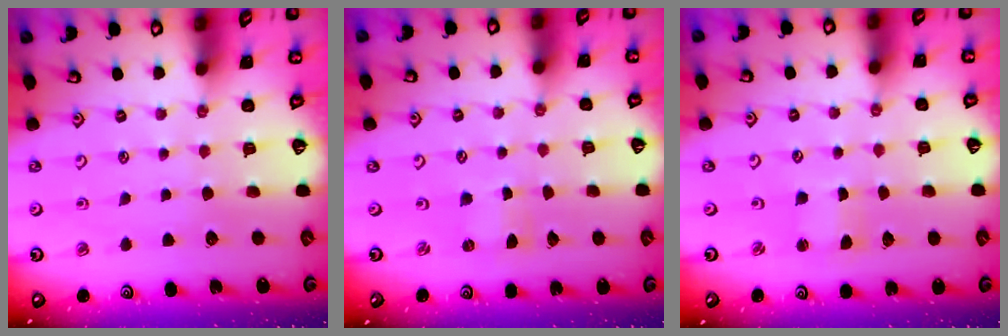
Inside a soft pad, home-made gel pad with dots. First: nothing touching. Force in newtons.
{"total": 0.0}
{"total": 0.9, "press": 0.9, "slide": 0.2}